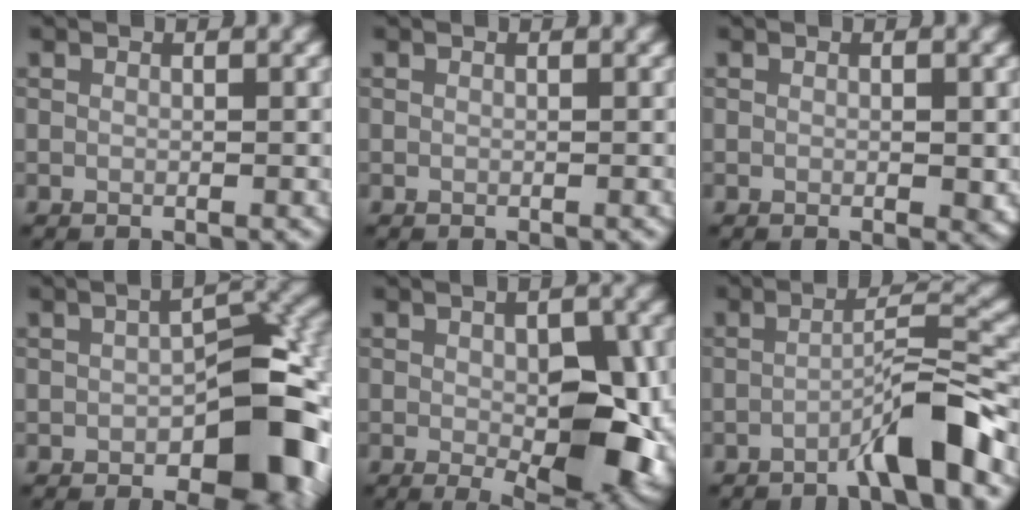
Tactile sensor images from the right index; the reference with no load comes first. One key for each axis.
{"total": 0.0}
{"total": 1.2, "fx": -0.2, "fy": 0.4, "fz": 1.1, "tx": -0.015, "ty": 0.000, "tz": 0.000}
{"total": 9.9, "fx": -2.8, "fy": 5.1, "fz": 8.0, "tx": -0.092, "ty": 0.010, "tz": -0.041}
{"total": 9.7, "fx": -1.1, "fy": 4.1, "fz": 8.7, "tx": -0.126, "ty": -0.018, "tz": -0.004}
{"total": 5.5, "fx": -3.2, "fy": 0.4, "fz": 4.5, "tx": -0.069, "ty": 0.021, "tz": -0.064}